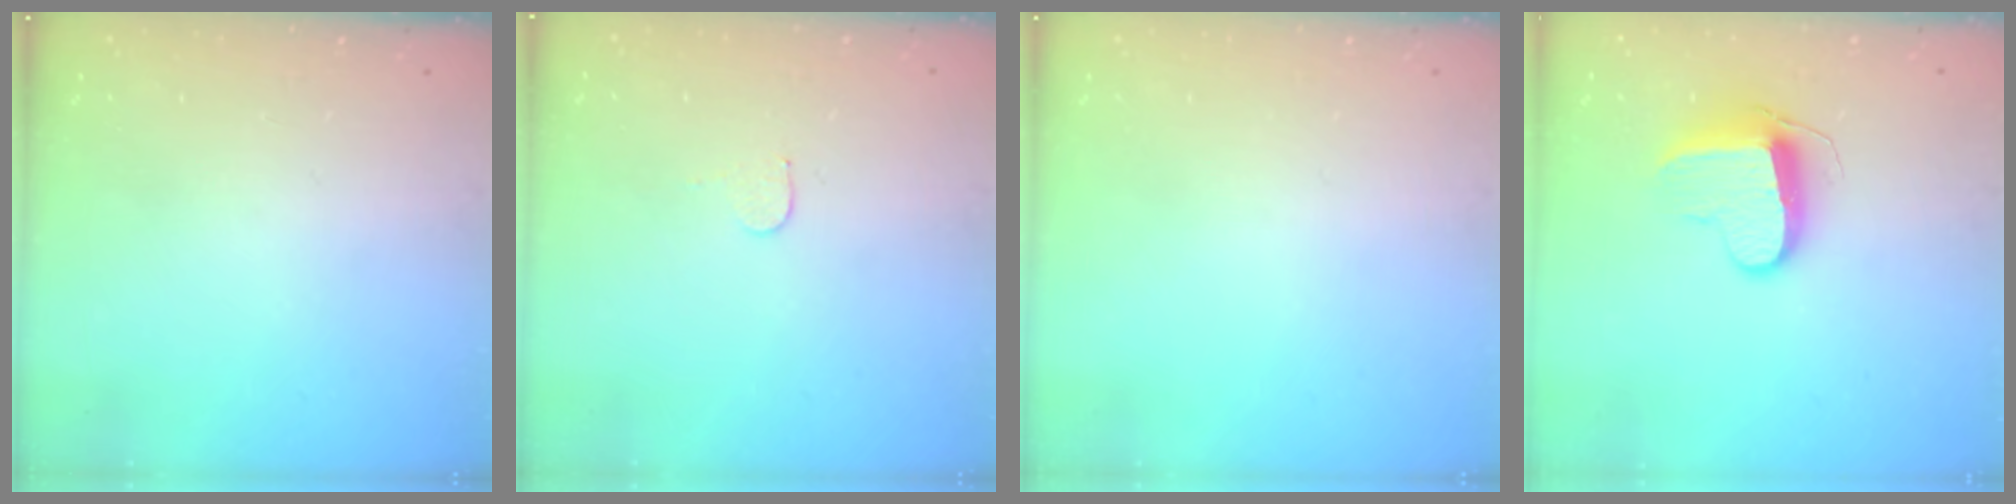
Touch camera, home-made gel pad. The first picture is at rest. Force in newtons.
{"total": 3.4, "press": 3.4, "slide": 0.2}
{"total": 0.0}
{"total": 10.1, "press": 10.1, "slide": 0.3}